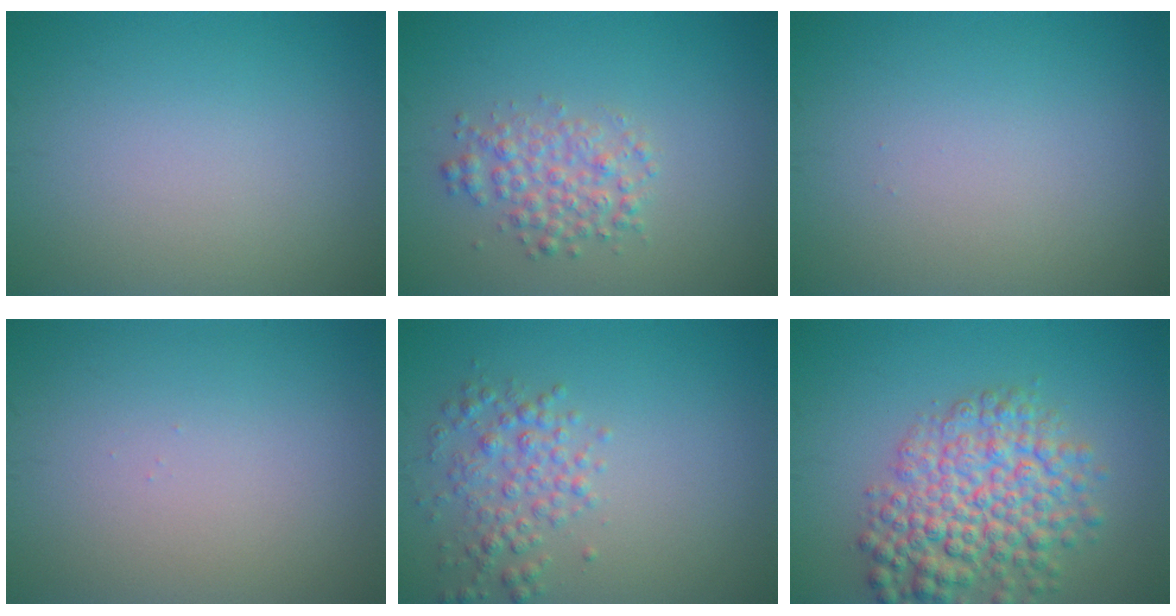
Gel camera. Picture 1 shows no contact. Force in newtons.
{"total": 2.8, "press": 2.8, "slide": 0.1}
{"total": 0.0}
{"total": 0.0}
{"total": 2.8, "press": 2.8, "slide": 0.1}
{"total": 7.3, "press": 7.3, "slide": 0.3}